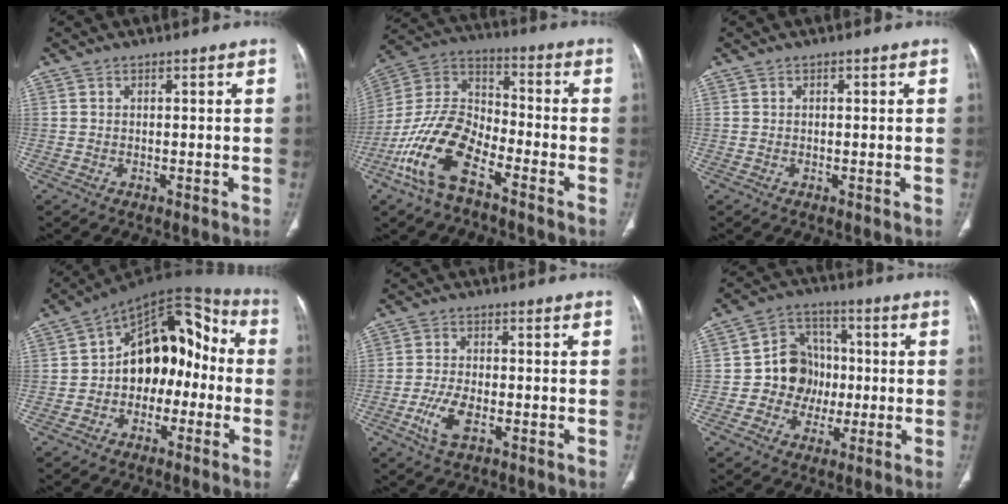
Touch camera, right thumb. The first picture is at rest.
{"total": 15.4, "force": [-8.3, 7.0, 10.9], "torque": [-0.219, 0.055, -0.170]}
{"total": 0.0}
{"total": 16.0, "force": [-1.8, 10.7, 11.8], "torque": [-0.122, 0.055, -0.041]}
{"total": 5.6, "force": [-2.2, 2.5, 4.6], "torque": [-0.102, 0.006, -0.041]}
{"total": 10.5, "force": [-0.9, 9.4, 4.5], "torque": [-0.020, 0.026, -0.022]}